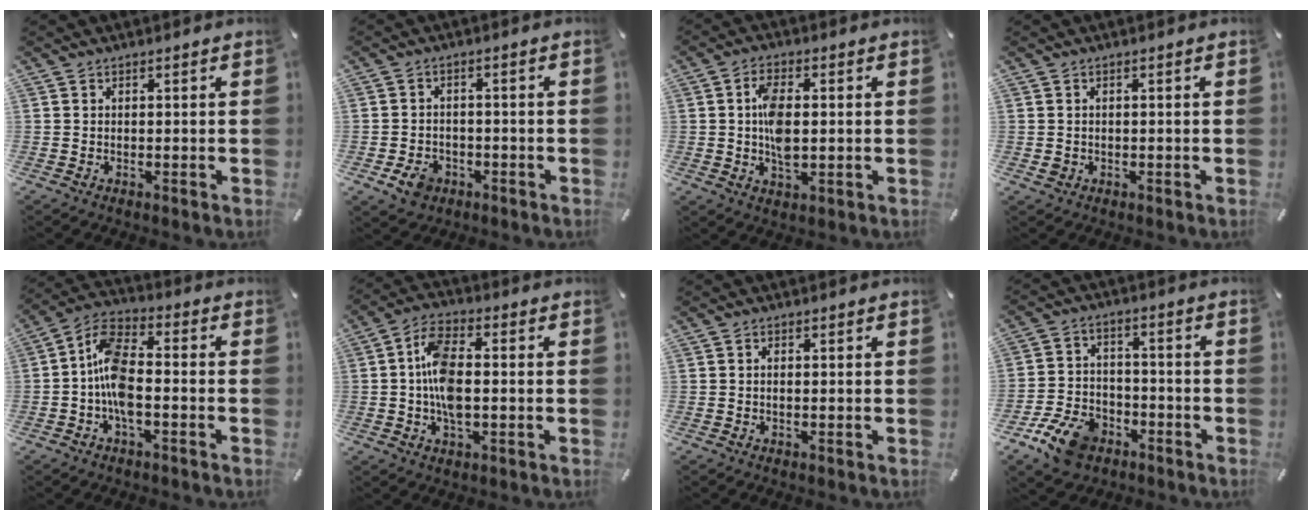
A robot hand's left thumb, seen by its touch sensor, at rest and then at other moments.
{"total": 5.3, "force": [-2.7, 3.9, 2.2], "torque": [-0.036, 0.010, -0.051]}
{"total": 7.4, "force": [0.4, 3.9, 6.2], "torque": [-0.125, -0.002, -0.001]}
{"total": 1.4, "force": [-0.3, 1.3, 0.5], "torque": [-0.009, 0.004, -0.008]}
{"total": 9.7, "force": [-3.1, 4.7, 7.9], "torque": [-0.168, 0.007, -0.056]}
{"total": 9.8, "force": [-0.7, 5.2, 8.3], "torque": [-0.175, 0.004, -0.014]}
{"total": 0.7, "force": [-0.1, 0.2, 0.6], "torque": [-0.013, 0.000, -0.002]}
{"total": 11.2, "force": [-6.6, 7.4, 5.3], "torque": [-0.097, 0.043, -0.119]}